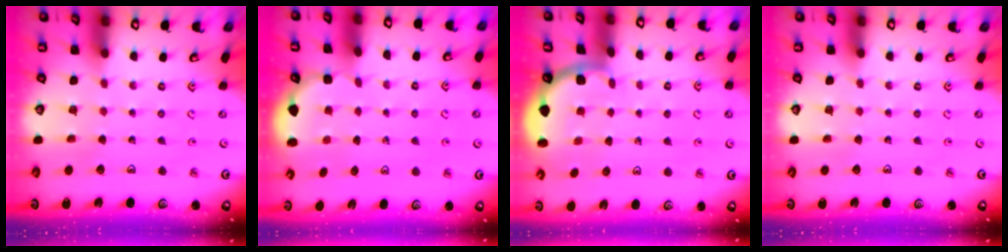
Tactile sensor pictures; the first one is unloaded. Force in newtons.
{"total": 2.6, "press": 2.2, "slide": 1.5}
{"total": 1.9, "press": 1.9, "slide": 0.0}
{"total": 0.0}